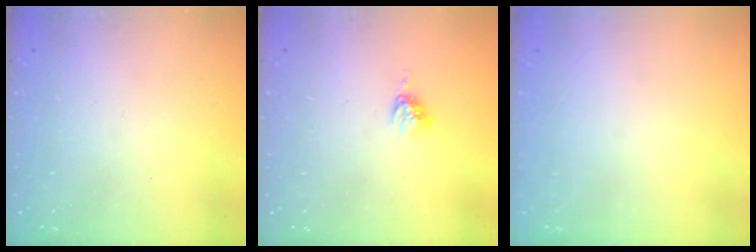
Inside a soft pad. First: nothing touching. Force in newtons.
{"total": 4.9, "press": 4.8, "slide": 0.4}
{"total": 0.0}